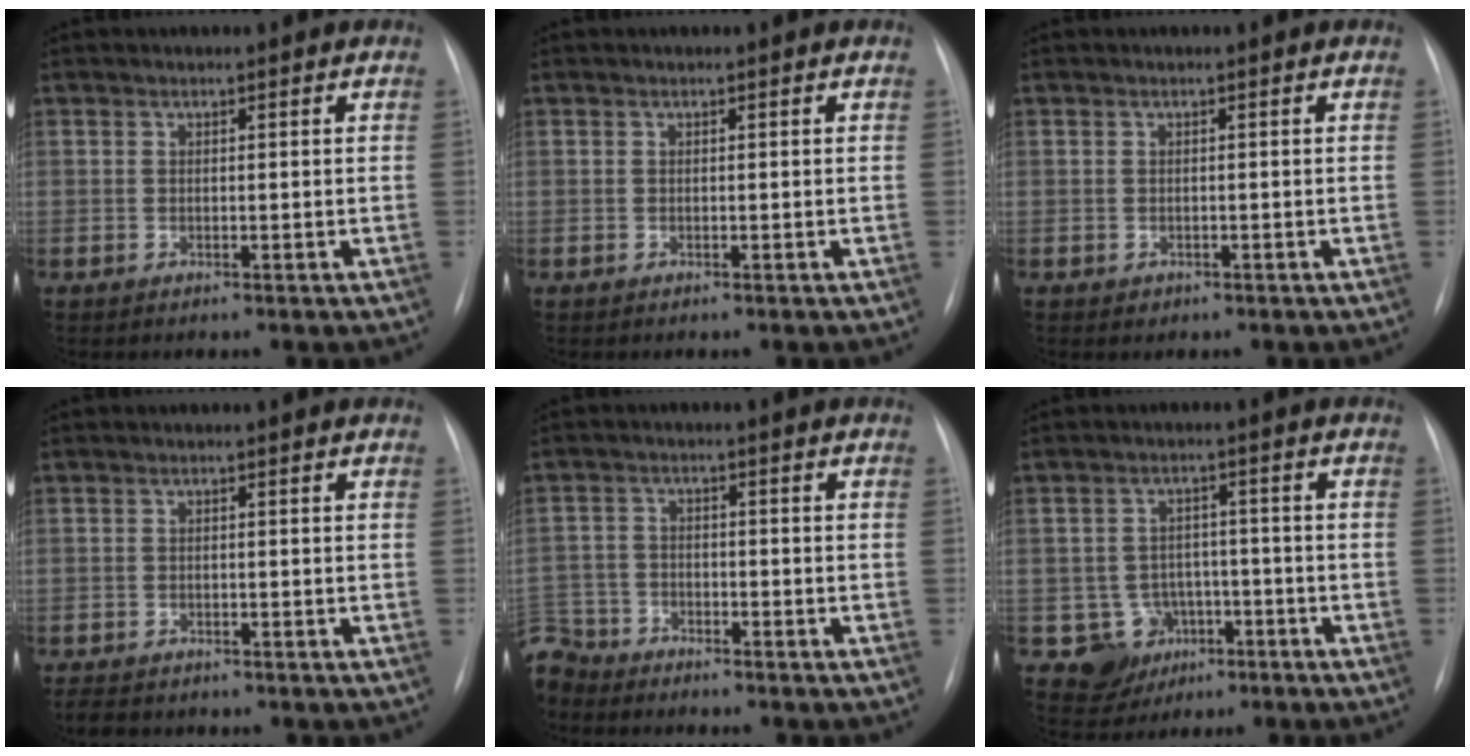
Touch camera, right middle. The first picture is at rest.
{"total": 0.0}
{"total": 0.7, "force": [-0.3, 0.7, 0.1], "torque": [-0.001, 0.003, 0.000]}
{"total": 3.9, "force": [-3.3, 1.6, 1.3], "torque": [-0.021, -0.005, -0.044]}
{"total": 8.1, "force": [-7.3, 3.7, 0.5], "torque": [-0.022, 0.002, -0.139]}
{"total": 6.4, "force": [-2.7, 5.8, 0.5], "torque": [0.001, 0.013, -0.034]}